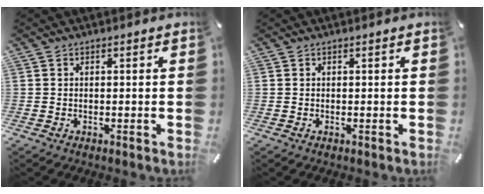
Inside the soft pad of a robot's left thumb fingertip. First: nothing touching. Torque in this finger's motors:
{"motor_torque": [-0.01, 0.01, -0.01, 0.03, 0.00]}